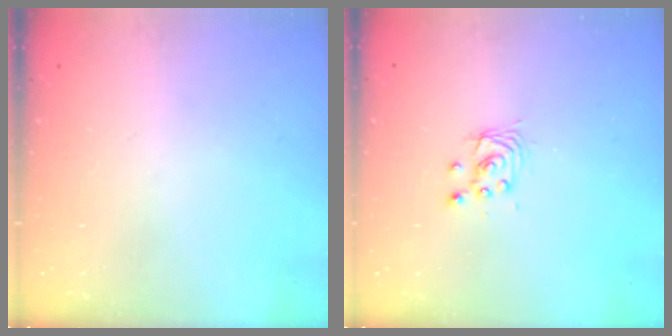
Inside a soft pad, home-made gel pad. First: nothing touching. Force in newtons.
{"total": 2.9, "press": 2.9, "slide": 0.2}